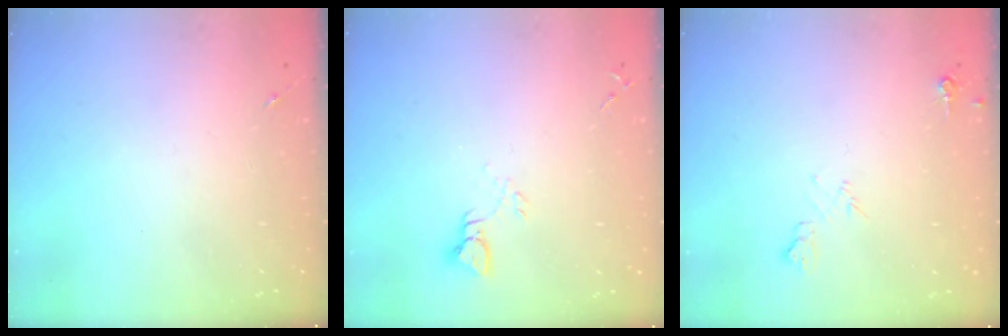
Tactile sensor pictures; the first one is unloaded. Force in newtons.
{"total": 3.5, "press": 3.4, "slide": 0.3}
{"total": 6.4, "press": 6.3, "slide": 1.2}